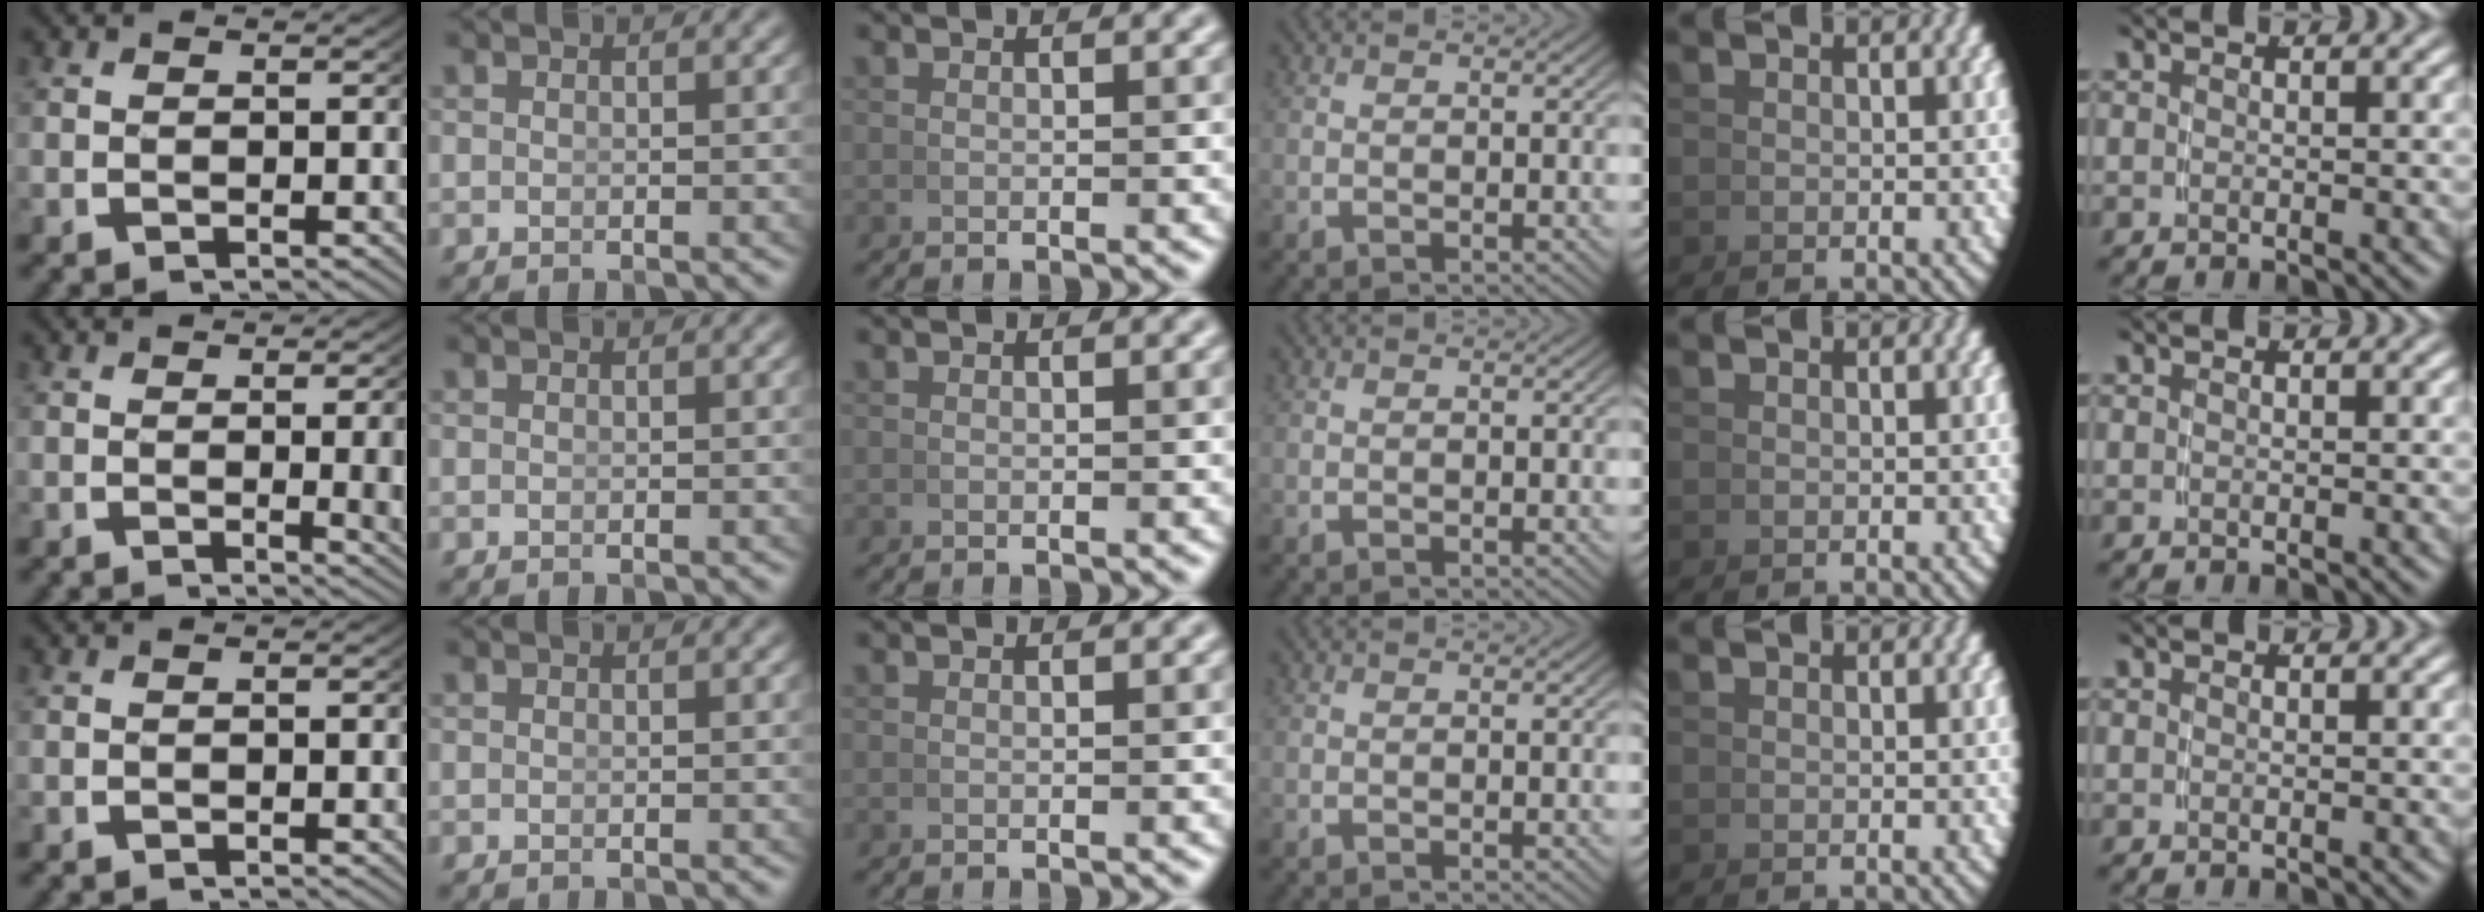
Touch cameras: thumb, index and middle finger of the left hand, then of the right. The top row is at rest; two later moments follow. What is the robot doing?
{"motion": "lift_and_place", "object": "dispenser bottle"}